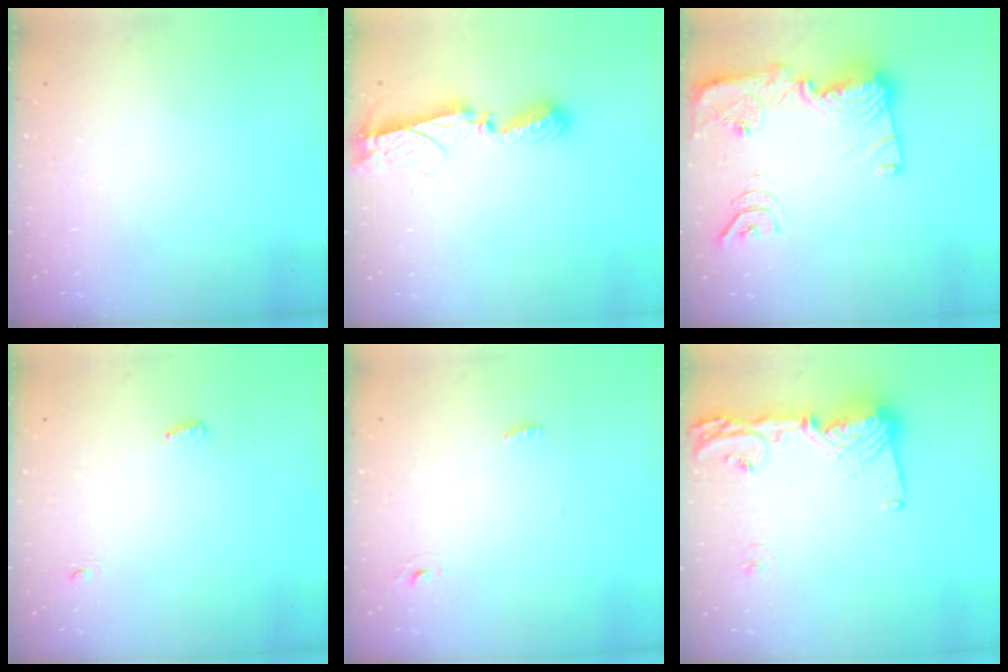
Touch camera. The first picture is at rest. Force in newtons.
{"total": 7.9, "press": 7.9, "slide": 0.3}
{"total": 21.3, "press": 21.2, "slide": 1.9}
{"total": 3.9, "press": 3.8, "slide": 1.0}
{"total": 3.1, "press": 2.8, "slide": 1.2}
{"total": 14.9, "press": 14.8, "slide": 1.2}